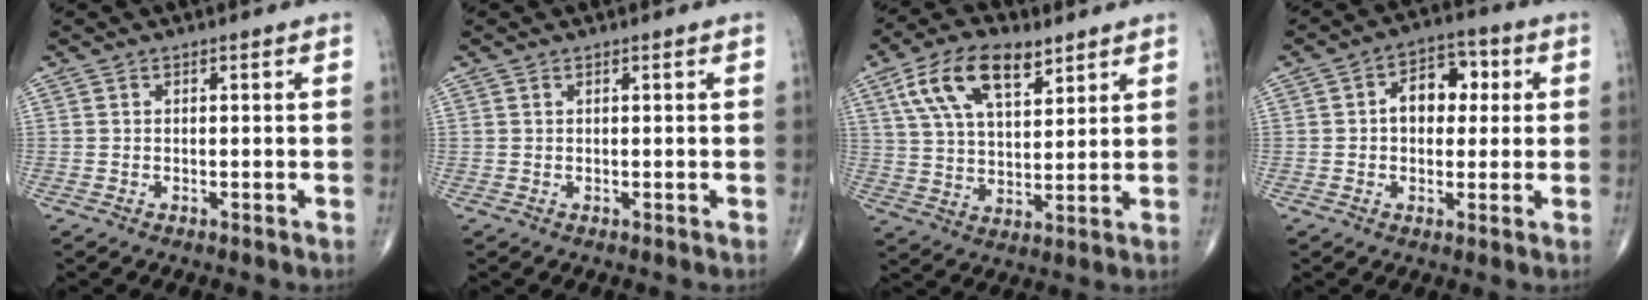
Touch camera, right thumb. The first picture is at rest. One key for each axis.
{"total": 0.0}
{"total": 13.8, "fx": 7.1, "fy": 6.7, "fz": 9.8, "tx": -0.162, "ty": -0.015, "tz": 0.132}
{"total": 8.6, "fx": 1.3, "fy": 6.0, "fz": 6.0, "tx": -0.057, "ty": 0.020, "tz": 0.012}